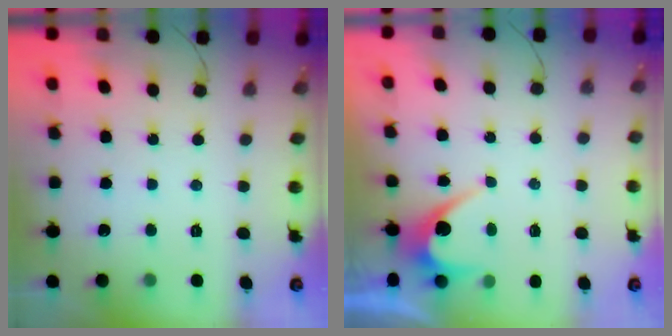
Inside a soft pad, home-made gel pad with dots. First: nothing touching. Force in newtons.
{"total": 4.7, "press": 4.7, "slide": 0.3}